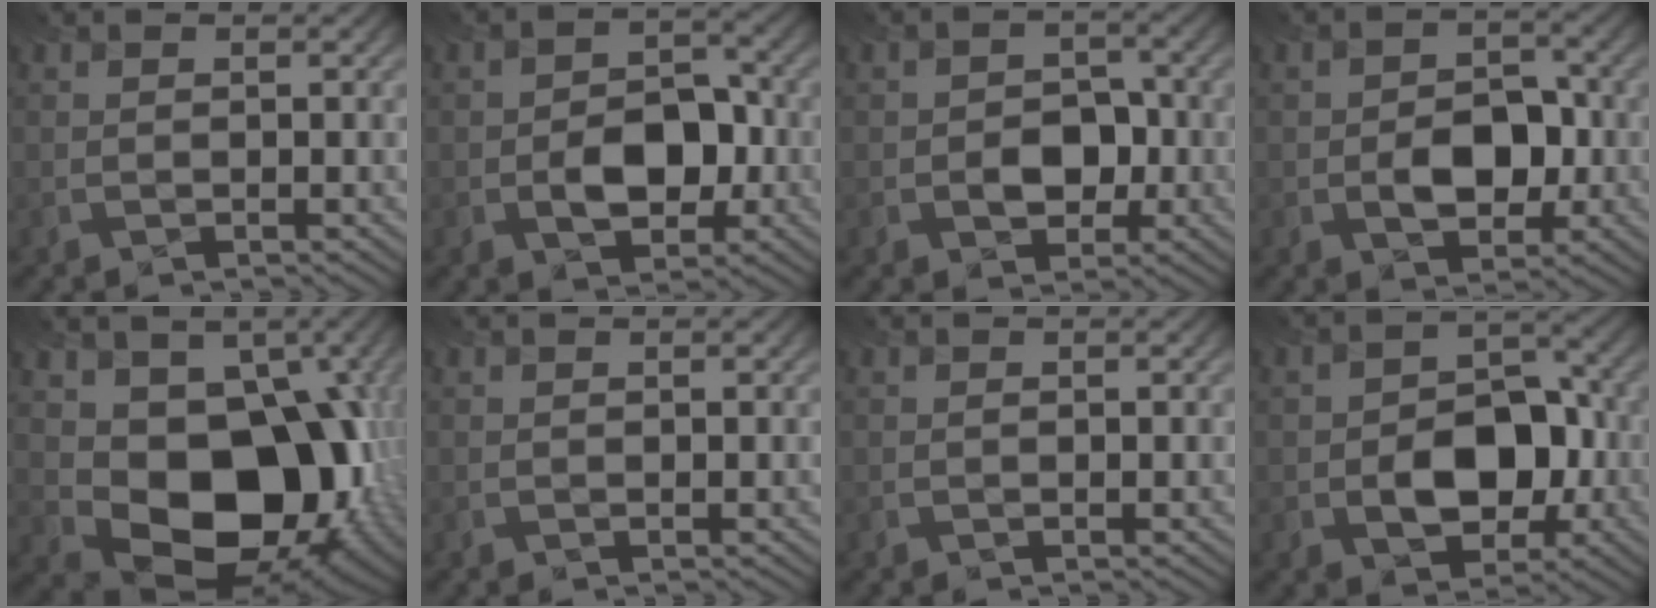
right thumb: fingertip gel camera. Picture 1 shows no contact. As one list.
[{"total": 6.3, "force": [-1.5, 4.1, 4.5], "torque": [-0.068, -0.004, -0.024]}, {"total": 4.4, "force": [-1.1, 3.3, 2.7], "torque": [-0.032, -0.003, -0.022]}, {"total": 5.6, "force": [-1.2, 3.8, 4.0], "torque": [-0.062, -0.007, -0.018]}, {"total": 15.2, "force": [-0.3, 11.2, 10.2], "torque": [-0.142, -0.047, 0.006]}, {"total": 0.0}, {"total": 0.0}, {"total": 8.1, "force": [-1.9, 5.5, 5.7], "torque": [-0.084, -0.005, -0.032]}]